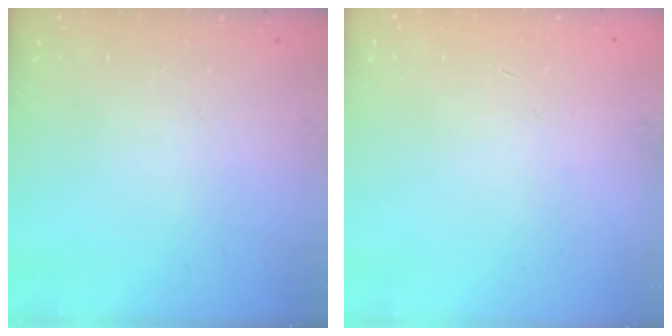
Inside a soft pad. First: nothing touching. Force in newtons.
{"total": 0.6, "press": 0.6, "slide": 0.2}